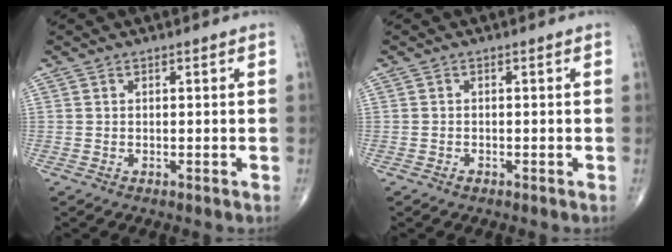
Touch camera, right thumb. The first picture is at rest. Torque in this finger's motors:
{"motor_torque": [-0.33, 0.10, -0.19, -0.09, 0.03]}